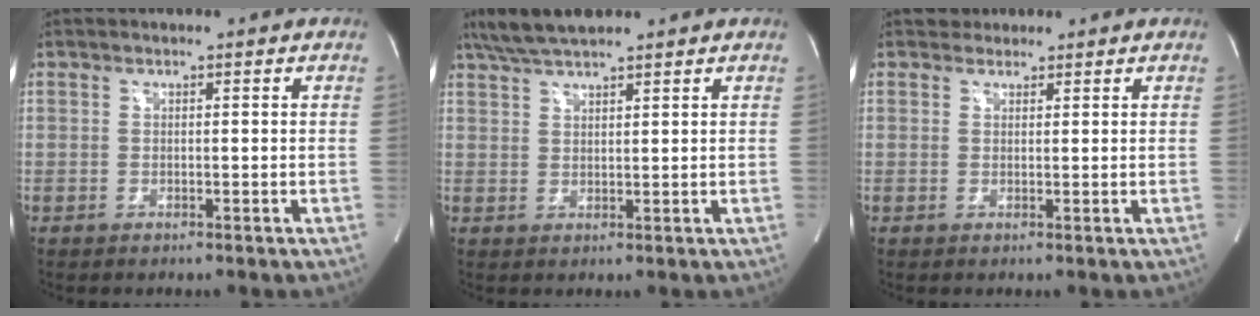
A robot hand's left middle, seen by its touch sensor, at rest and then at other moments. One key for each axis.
{"total": 6.6, "fx": 5.5, "fy": 0.9, "fz": 3.5, "tx": -0.071, "ty": 0.025, "tz": 0.102}
{"total": 1.7, "fx": 1.4, "fy": 0.9, "fz": -0.3, "tx": 0.007, "ty": 0.010, "tz": 0.018}